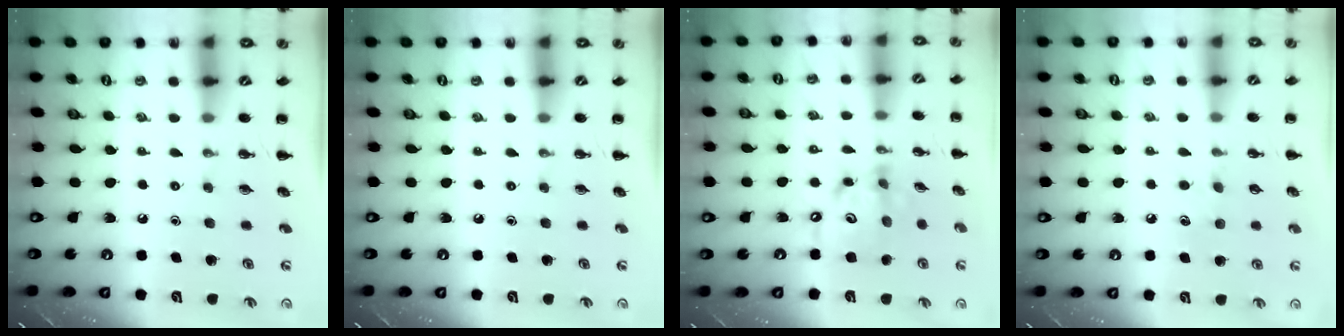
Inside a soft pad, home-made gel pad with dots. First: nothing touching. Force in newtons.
{"total": 0.0}
{"total": 11.3, "press": 10.9, "slide": 2.7}
{"total": 5.1, "press": 4.9, "slide": 1.3}